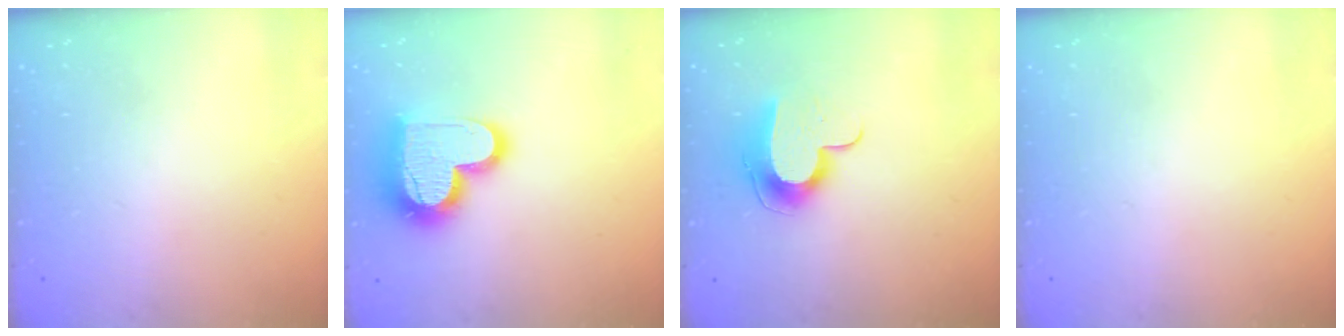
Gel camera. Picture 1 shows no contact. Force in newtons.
{"total": 17.8, "press": 17.7, "slide": 1.5}
{"total": 10.2, "press": 10.2, "slide": 0.1}
{"total": 0.0}